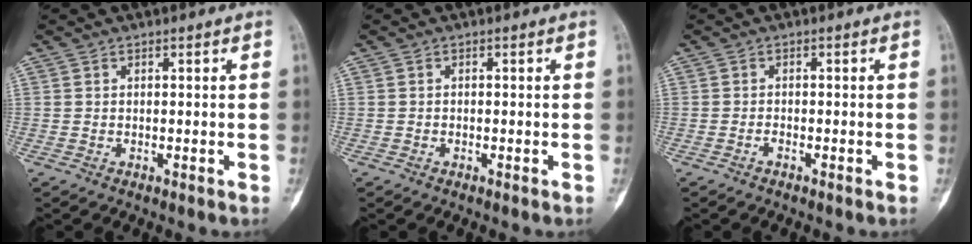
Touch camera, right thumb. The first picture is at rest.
{"total": 0.0}
{"total": 0.8, "force": [-0.6, 0.2, 0.4], "torque": [-0.008, 0.003, -0.013]}